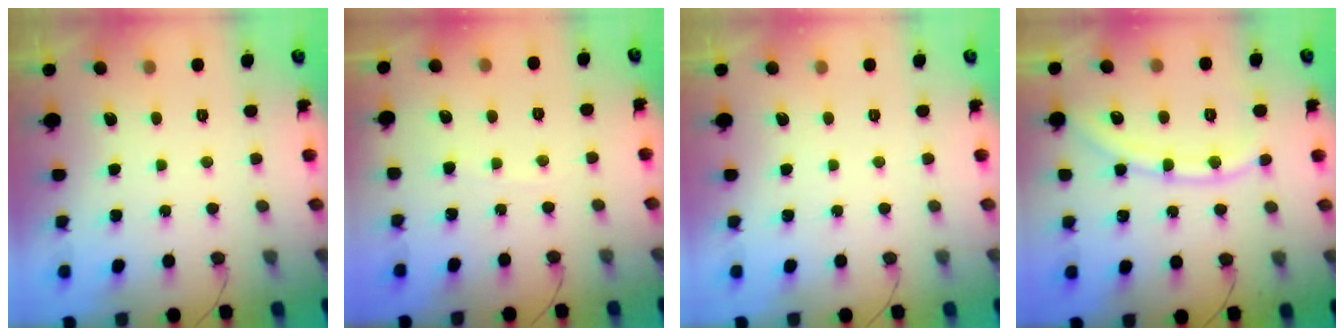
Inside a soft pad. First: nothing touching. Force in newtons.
{"total": 1.8, "press": 1.8, "slide": 0.2}
{"total": 0.0}
{"total": 9.7, "press": 9.6, "slide": 1.4}